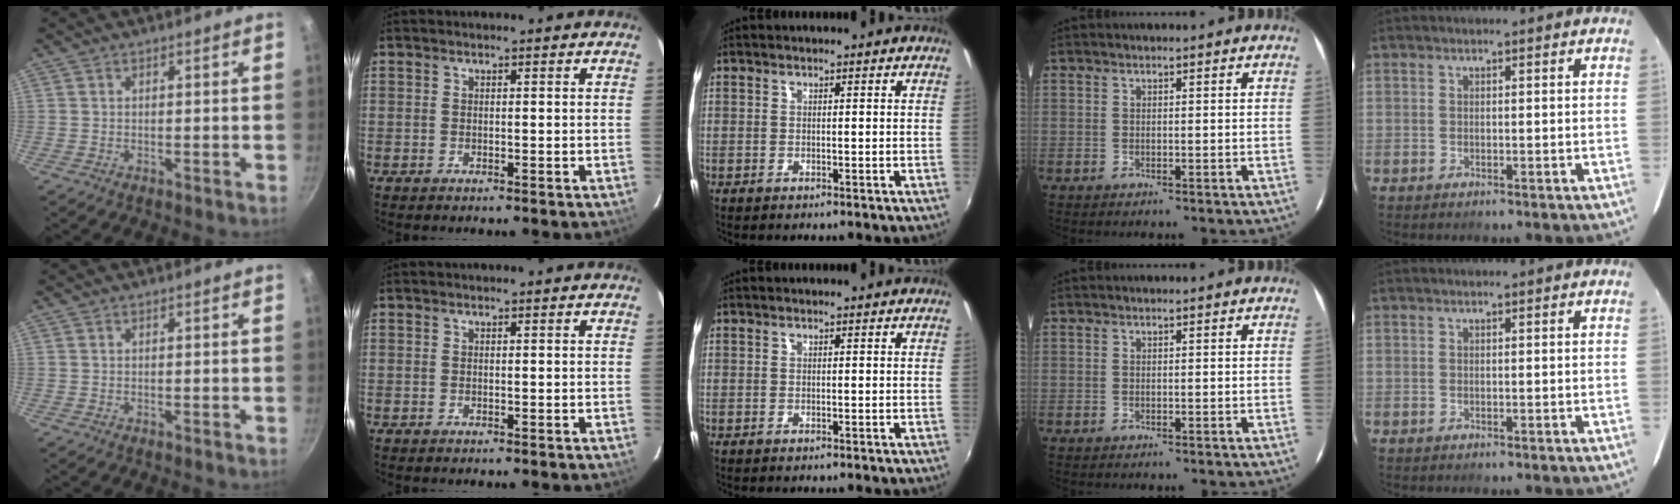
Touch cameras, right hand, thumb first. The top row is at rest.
{}